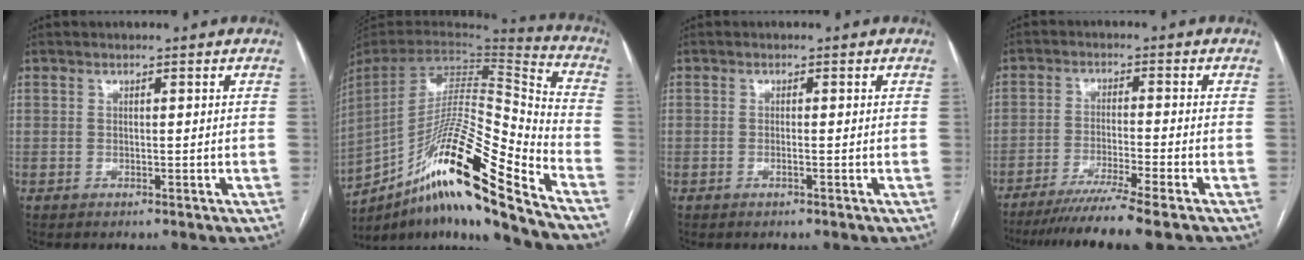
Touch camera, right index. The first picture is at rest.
{"total": 23.5, "force": [-15.6, 0.4, 17.6], "torque": [-0.303, -0.007, -0.286]}
{"total": 0.6, "force": [-0.3, -0.1, 0.5], "torque": [-0.010, 0.000, -0.005]}
{"total": 9.4, "force": [-7.6, -1.7, 5.3], "torque": [-0.072, -0.032, -0.122]}